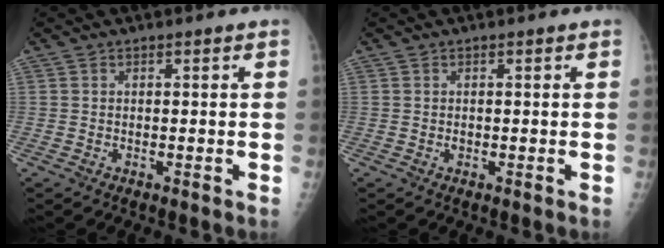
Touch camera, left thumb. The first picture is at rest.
{"total": 0.7, "force": [0.0, 0.6, 0.4], "torque": [-0.001, 0.001, -0.002]}